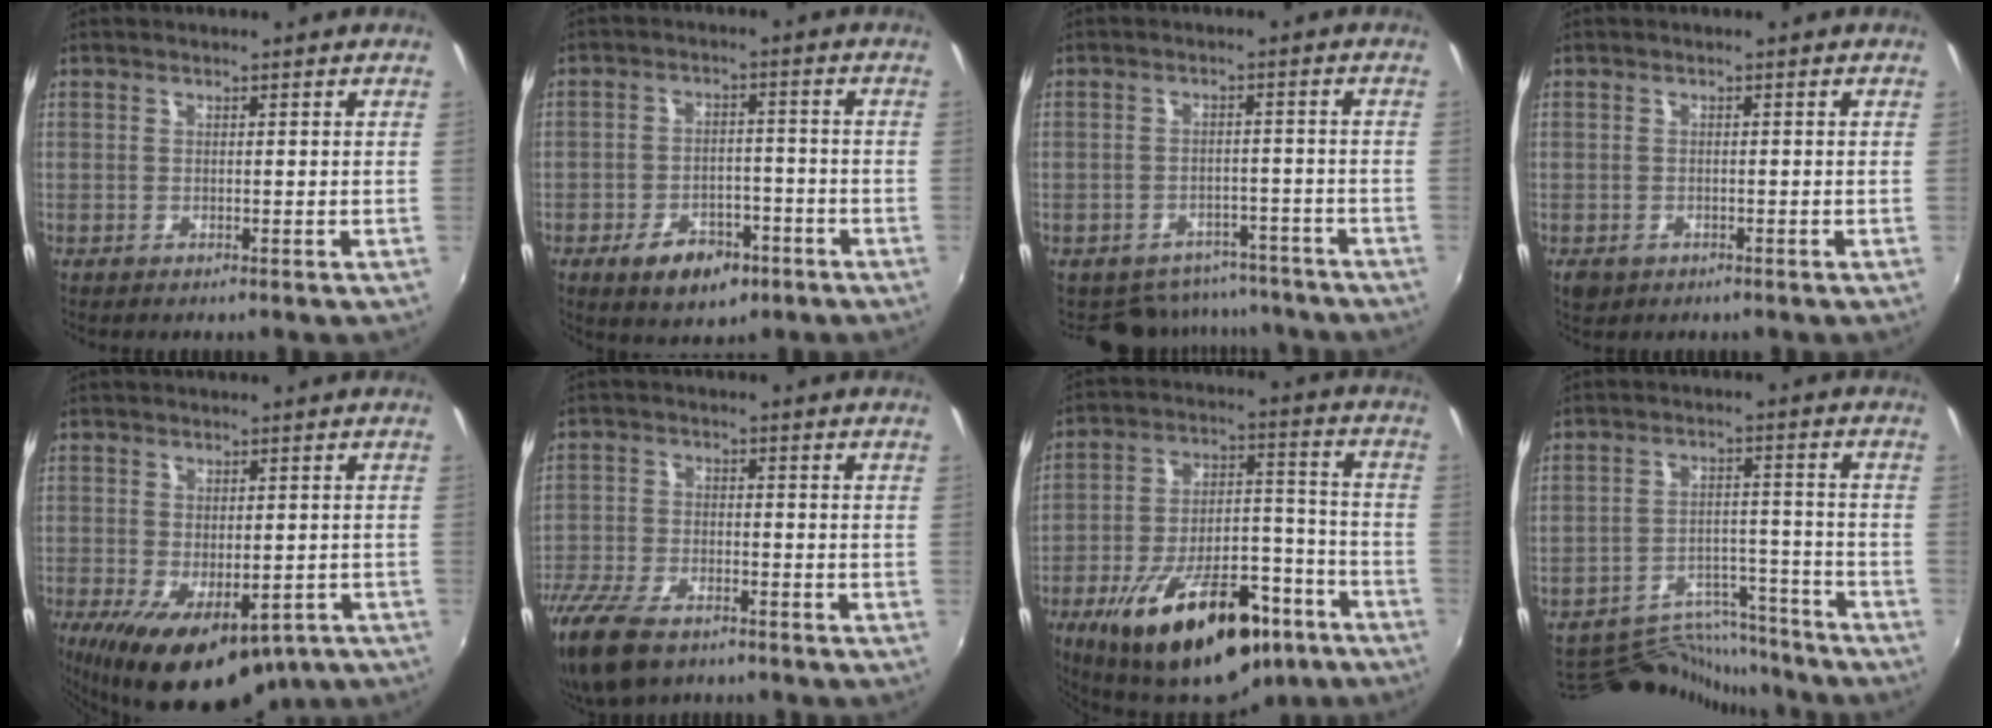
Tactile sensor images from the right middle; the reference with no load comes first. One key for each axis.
{"total": 8.5, "fx": -4.8, "fy": 5.3, "fz": 4.6, "tx": -0.097, "ty": 0.008, "tz": -0.061}
{"total": 9.7, "fx": -8.2, "fy": 5.1, "fz": 1.5, "tx": -0.036, "ty": 0.015, "tz": -0.098}
{"total": 2.8, "fx": -1.3, "fy": 2.1, "fz": 1.3, "tx": -0.027, "ty": -0.008, "tz": -0.018}
{"total": 14.0, "fx": -7.8, "fy": 7.0, "fz": 9.3, "tx": -0.165, "ty": -0.042, "tz": -0.104}
{"total": 13.6, "fx": -9.9, "fy": 6.1, "fz": 7.1, "tx": -0.179, "ty": -0.041, "tz": -0.186}
{"total": 25.7, "fx": -16.0, "fy": 11.4, "fz": 16.6, "tx": -0.284, "ty": 0.001, "tz": -0.226}
{"total": 13.4, "fx": -12.9, "fy": 3.6, "fz": 1.3, "tx": -0.035, "ty": 0.031, "tz": -0.189}